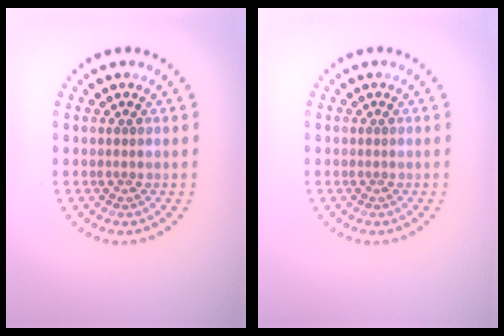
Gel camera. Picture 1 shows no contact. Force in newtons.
{"total": 0.0}